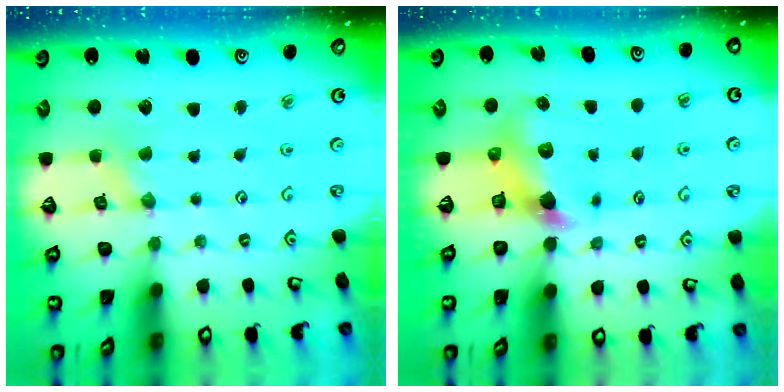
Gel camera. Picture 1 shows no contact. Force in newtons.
{"total": 6.0, "press": 6.0, "slide": 0.4}